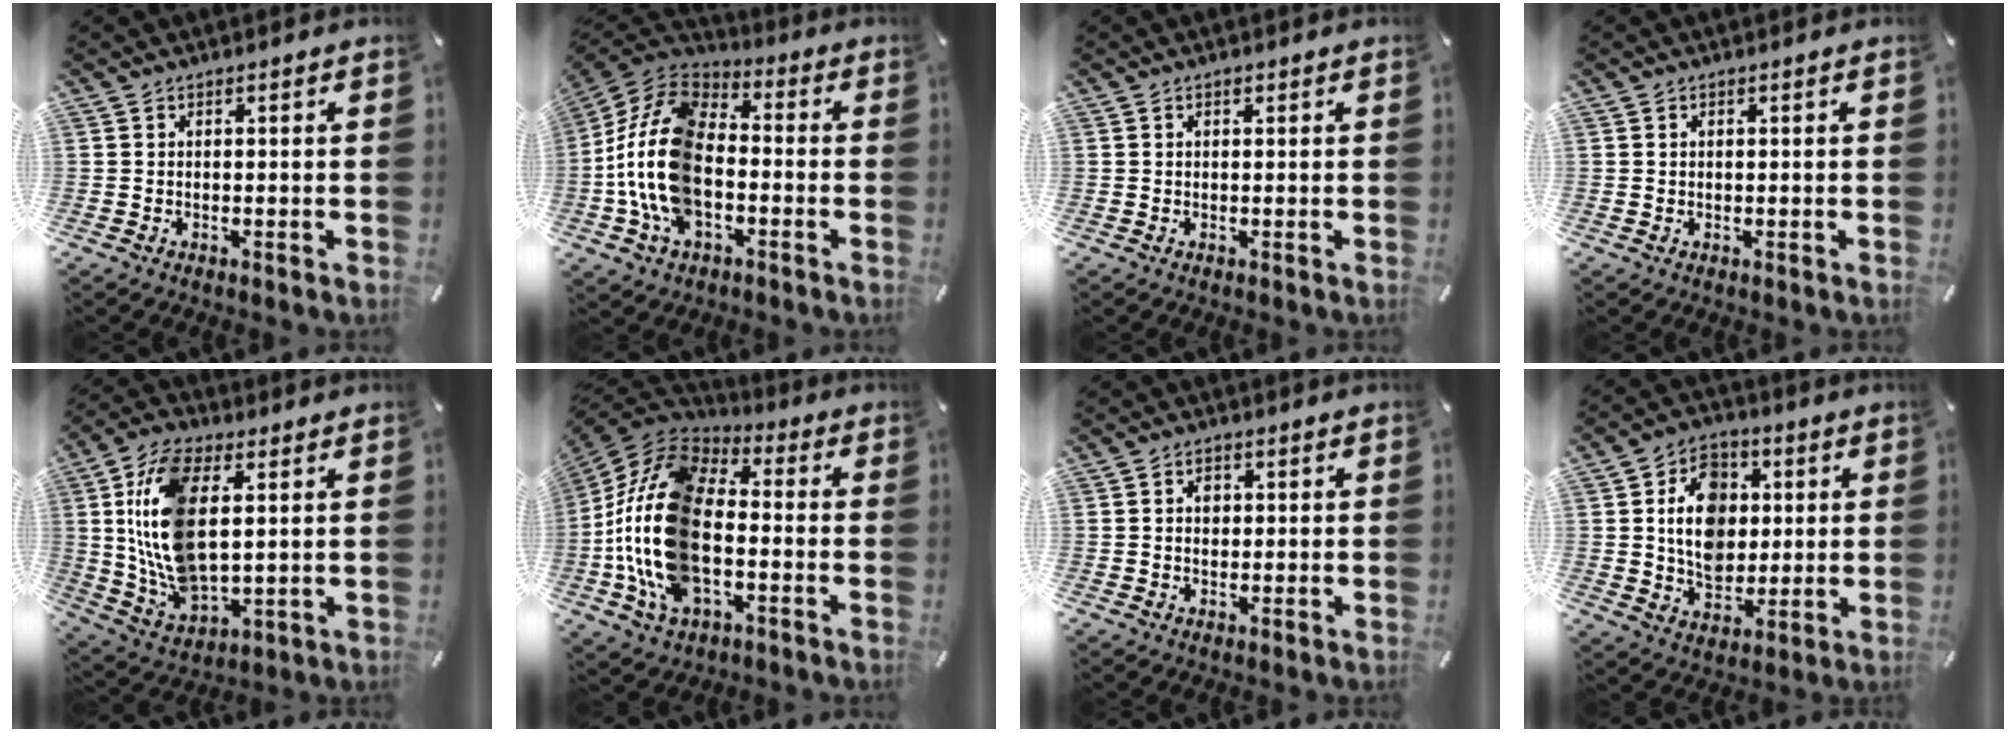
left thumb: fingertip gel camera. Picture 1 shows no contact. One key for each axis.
{"total": 18.7, "fx": -5.0, "fy": 11.7, "fz": 13.7, "tx": -0.302, "ty": 0.023, "tz": -0.093}
{"total": 0.5, "fx": 0.2, "fy": 0.4, "fz": 0.2, "tx": -0.003, "ty": 0.002, "tz": 0.004}
{"total": 0.0}
{"total": 16.8, "fx": 3.7, "fy": 9.5, "fz": 13.3, "tx": -0.313, "ty": -0.006, "tz": 0.065}
{"total": 22.9, "fx": -5.7, "fy": 13.2, "fz": 17.9, "tx": -0.390, "ty": 0.025, "tz": -0.099}
{"total": 2.4, "fx": 0.3, "fy": 2.0, "fz": 1.3, "tx": -0.010, "ty": 0.001, "tz": -0.001}
{"total": 12.7, "fx": 1.6, "fy": 10.5, "fz": 7.0, "tx": -0.114, "ty": 0.019, "tz": 0.033}